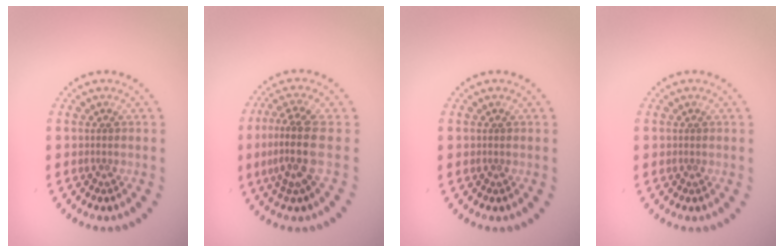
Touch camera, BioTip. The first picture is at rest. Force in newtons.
{"total": 4.1, "press": 3.3, "slide": 2.5}
{"total": 0.0}
{"total": 0.0}